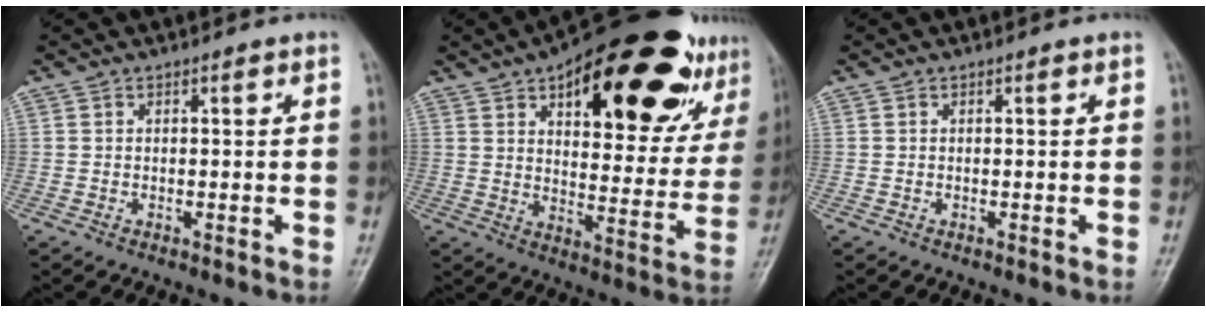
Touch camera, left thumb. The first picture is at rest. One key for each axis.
{"total": 30.0, "fx": 16.8, "fy": 12.4, "fz": 21.6, "tx": -0.264, "ty": -0.027, "tz": 0.240}
{"total": 0.0}